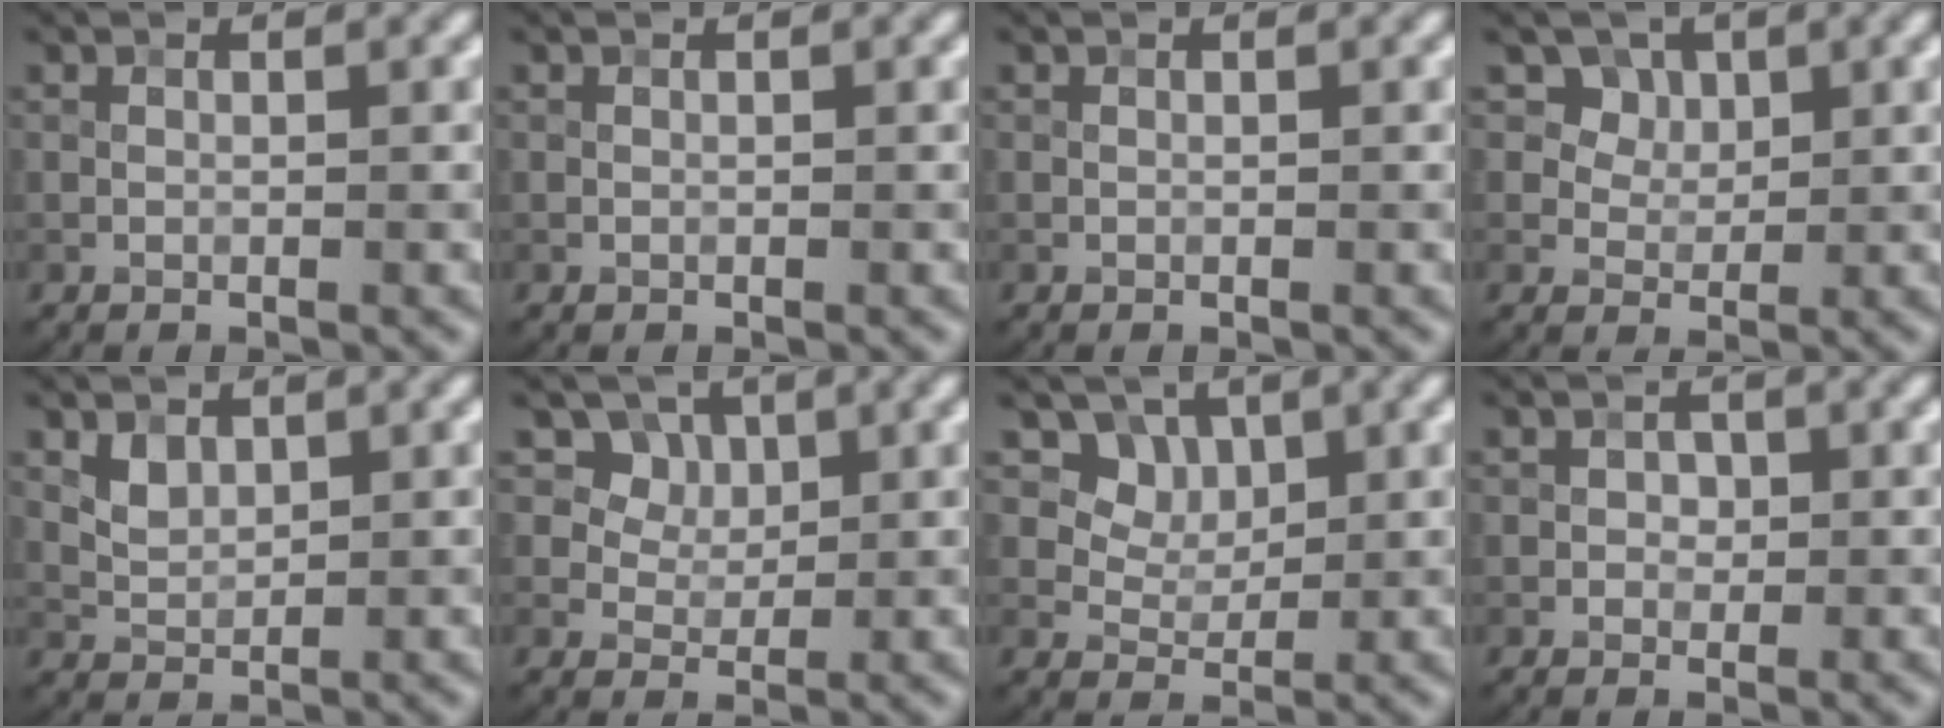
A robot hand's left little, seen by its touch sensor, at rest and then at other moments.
{"total": 0.0}
{"total": 0.0}
{"total": 4.6, "force": [2.7, 3.3, 1.7], "torque": [-0.045, -0.012, 0.049]}
{"total": 1.8, "force": [1.0, 1.2, 1.0], "torque": [-0.018, -0.003, 0.023]}
{"total": 5.9, "force": [3.4, 4.2, 2.4], "torque": [-0.050, -0.007, 0.060]}
{"total": 6.6, "force": [3.5, 4.8, 2.8], "torque": [-0.055, -0.005, 0.067]}
{"total": 1.1, "force": [0.1, 0.9, 0.5], "torque": [-0.004, -0.002, -0.001]}